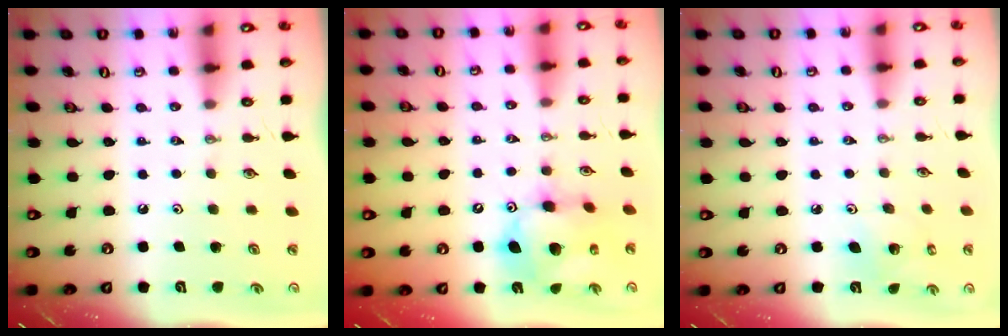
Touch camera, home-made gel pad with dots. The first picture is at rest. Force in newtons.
{"total": 13.4, "press": 13.4, "slide": 1.3}
{"total": 3.5, "press": 3.5, "slide": 0.2}